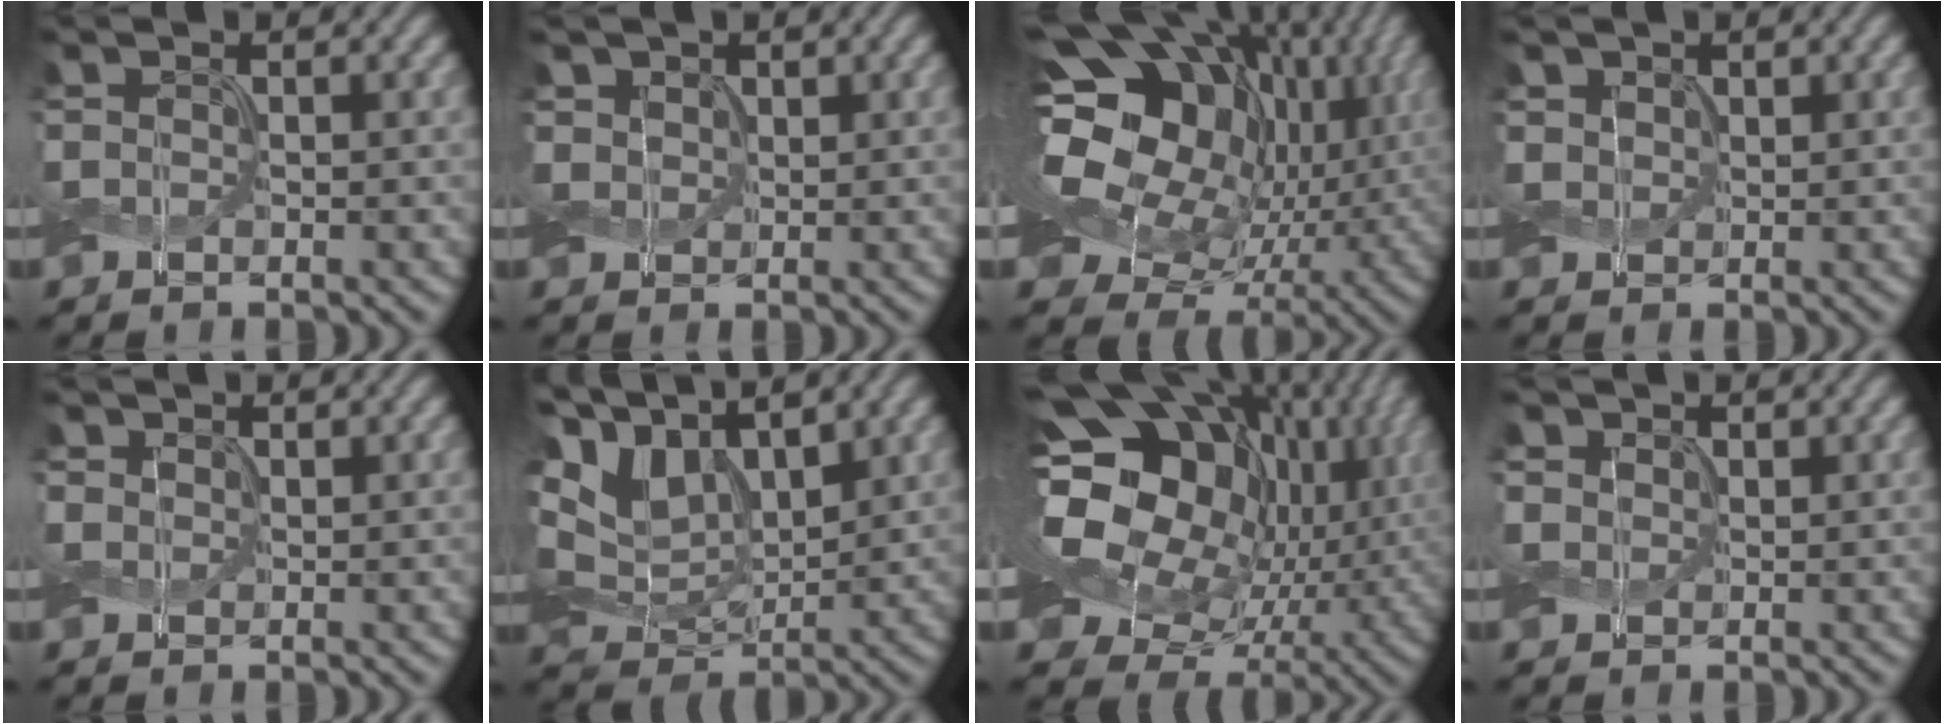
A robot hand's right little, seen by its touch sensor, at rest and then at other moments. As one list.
[{"total": 1.6, "force": [0.8, 1.4, 0.4], "torque": [-0.015, -0.008, 0.018]}, {"total": 20.4, "force": [4.0, 14.8, 13.4], "torque": [-0.273, 0.027, 0.074]}, {"total": 1.3, "force": [0.6, 1.1, 0.3], "torque": [-0.012, -0.007, 0.015]}, {"total": 0.7, "force": [0.3, 0.6, 0.0], "torque": [0.000, 0.000, 0.003]}, {"total": 9.2, "force": [4.4, 5.2, 6.2], "torque": [-0.156, 0.014, 0.079]}, {"total": 20.0, "force": [4.2, 14.4, 13.1], "torque": [-0.270, 0.025, 0.086]}, {"total": 1.6, "force": [0.8, 1.3, 0.5], "torque": [-0.016, -0.002, 0.014]}]